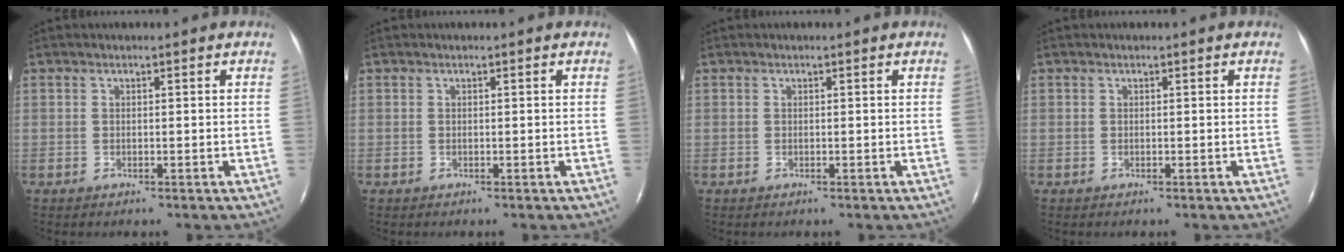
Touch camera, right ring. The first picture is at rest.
{"total": 0.0}
{"total": 0.0}
{"total": 0.0}